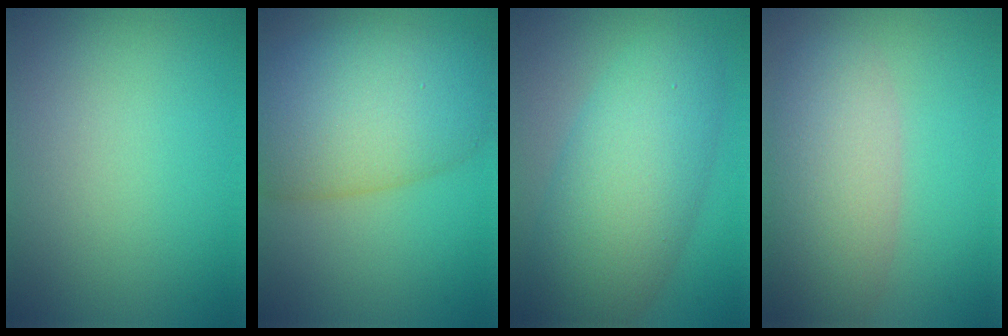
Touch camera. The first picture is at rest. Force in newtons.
{"total": 9.9, "press": 9.9, "slide": 0.5}
{"total": 8.1, "press": 8.1, "slide": 0.3}
{"total": 6.0, "press": 6.0, "slide": 0.4}